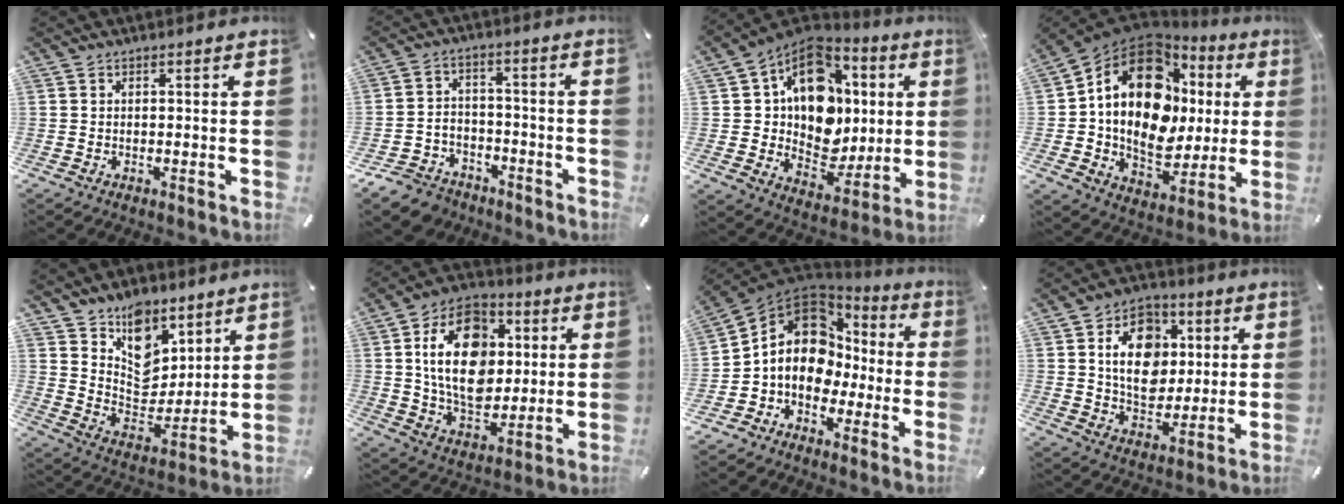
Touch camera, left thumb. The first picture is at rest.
{"total": 7.7, "force": [-5.7, 4.9, 1.7], "torque": [-0.035, 0.031, -0.108]}
{"total": 16.2, "force": [4.2, 12.7, 9.2], "torque": [-0.146, -0.030, 0.083]}
{"total": 20.0, "force": [3.9, 15.0, 12.6], "torque": [-0.210, -0.021, 0.071]}
{"total": 11.6, "force": [8.0, 7.5, 3.9], "torque": [-0.066, -0.068, 0.155]}
{"total": 19.5, "force": [2.7, 14.3, 13.0], "torque": [-0.235, 0.007, 0.049]}
{"total": 13.9, "force": [0.1, 11.6, 7.7], "torque": [-0.151, 0.002, 0.003]}
{"total": 14.0, "force": [3.0, 11.1, 8.0], "torque": [-0.110, 0.007, 0.057]}